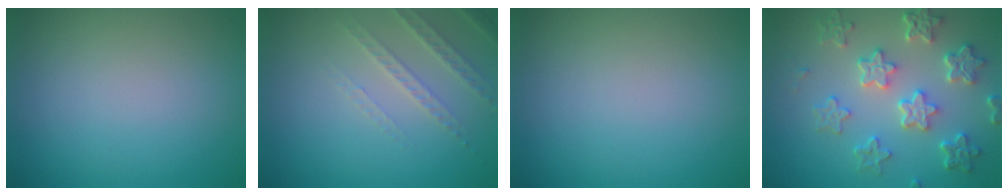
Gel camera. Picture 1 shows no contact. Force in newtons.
{"total": 2.5, "press": 2.4, "slide": 0.7}
{"total": 0.0}
{"total": 6.0, "press": 4.7, "slide": 3.8}